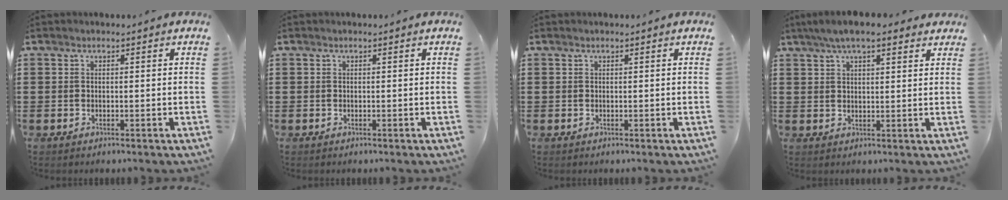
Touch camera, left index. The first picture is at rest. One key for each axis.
{"total": 0.0}
{"total": 0.0}
{"total": 5.6, "fx": 4.1, "fy": 1.5, "fz": 3.5, "tx": -0.075, "ty": 0.003, "tz": 0.073}